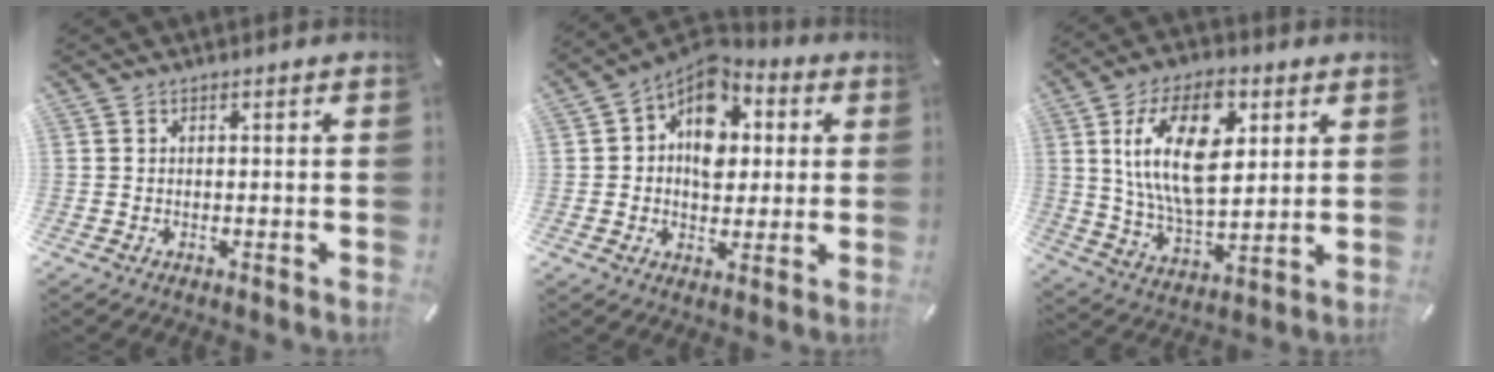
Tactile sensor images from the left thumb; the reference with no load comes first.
{"total": 11.4, "force": [2.1, 8.9, 6.7], "torque": [-0.107, -0.015, 0.036]}
{"total": 18.5, "force": [5.9, 10.4, 14.1], "torque": [-0.289, -0.003, 0.097]}